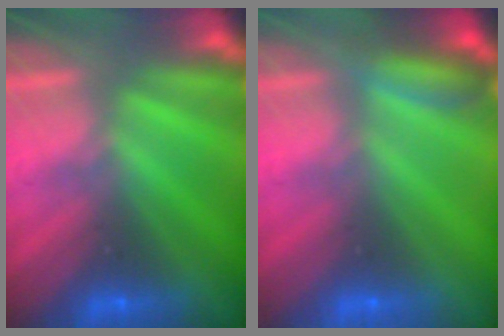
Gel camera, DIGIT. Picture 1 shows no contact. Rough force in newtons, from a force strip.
{"total": 2.8}